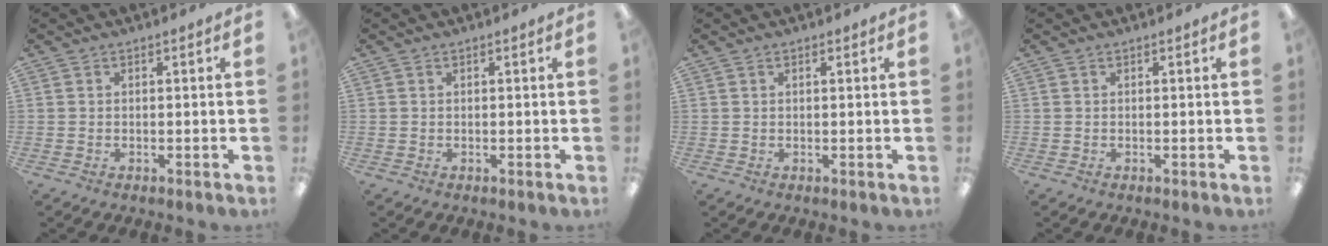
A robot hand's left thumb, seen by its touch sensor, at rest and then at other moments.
{"total": 0.0}
{"total": 0.6, "force": [0.5, 0.2, 0.3], "torque": [-0.007, 0.002, 0.008]}
{"total": 0.0}